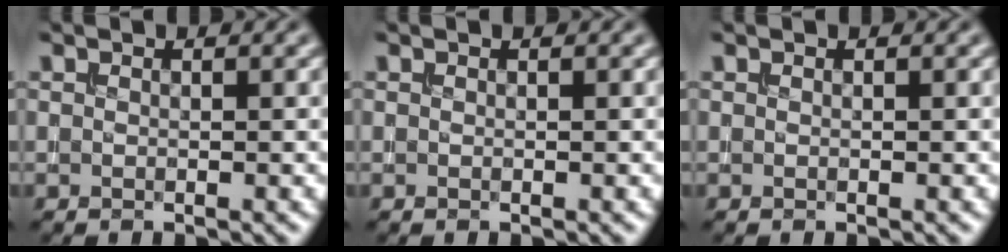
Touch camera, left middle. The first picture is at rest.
{"total": 0.0}
{"total": 0.0}